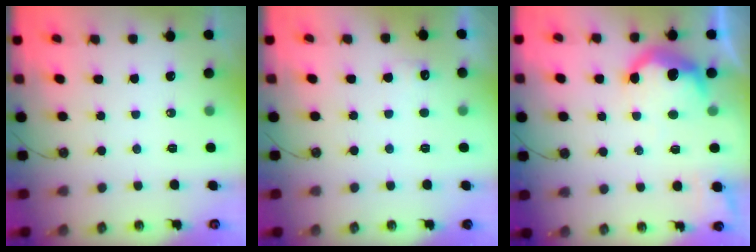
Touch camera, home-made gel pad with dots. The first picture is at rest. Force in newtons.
{"total": 5.4, "press": 5.3, "slide": 1.2}
{"total": 14.0, "press": 13.9, "slide": 1.2}